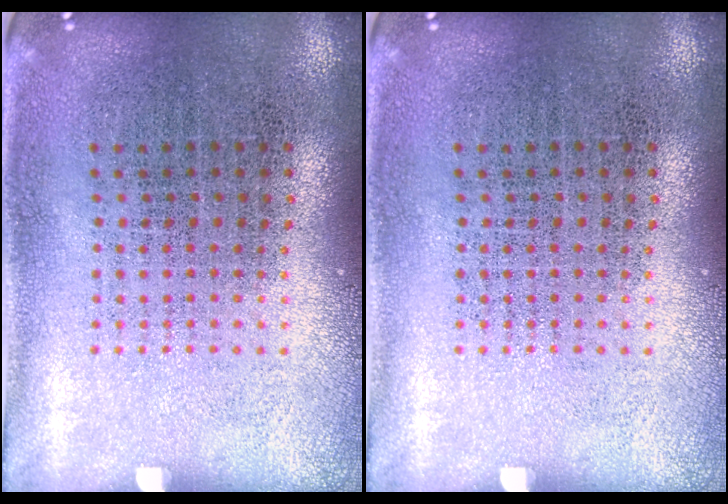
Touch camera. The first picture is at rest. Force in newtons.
{"total": 0.0}